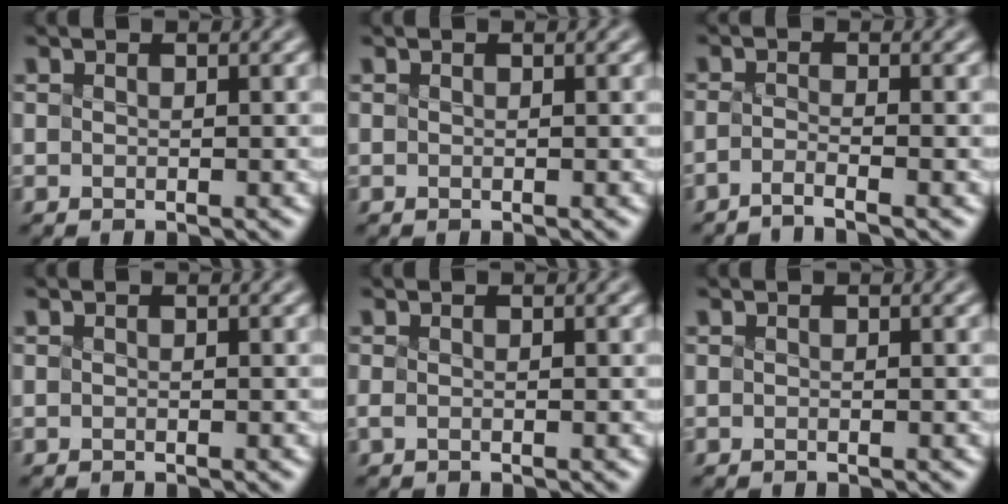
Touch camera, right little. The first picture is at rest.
{"total": 0.0}
{"total": 1.8, "force": [-1.3, 0.2, 1.3], "torque": [-0.014, -0.003, -0.039]}
{"total": 0.0}
{"total": 0.6, "force": [-0.1, 0.2, 0.5], "torque": [-0.011, -0.003, -0.004]}
{"total": 0.0}